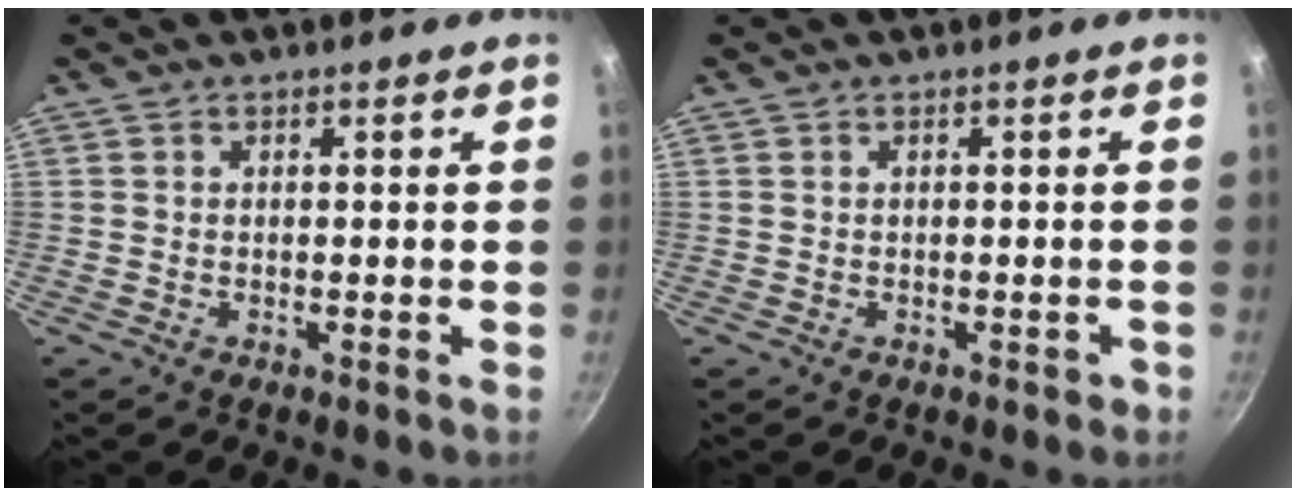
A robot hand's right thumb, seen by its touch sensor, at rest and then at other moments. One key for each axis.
{"total": 0.8, "fx": -0.3, "fy": 0.6, "fz": 0.5, "tx": 0.003, "ty": 0.008, "tz": 0.002}